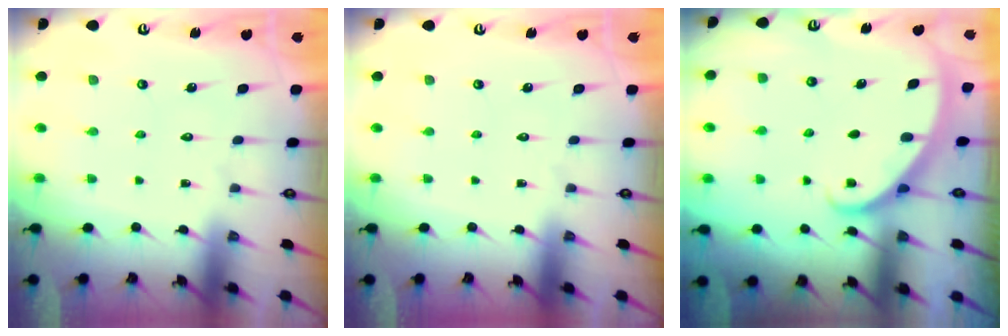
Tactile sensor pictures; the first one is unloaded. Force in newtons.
{"total": 0.0}
{"total": 2.0, "press": 2.0, "slide": 0.1}